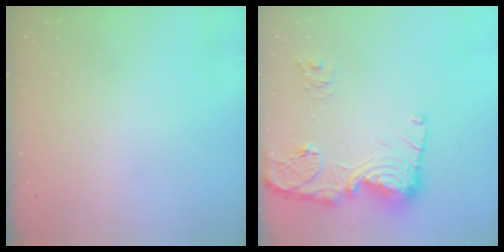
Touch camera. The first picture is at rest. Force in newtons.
{"total": 17.1, "press": 17.0, "slide": 1.9}